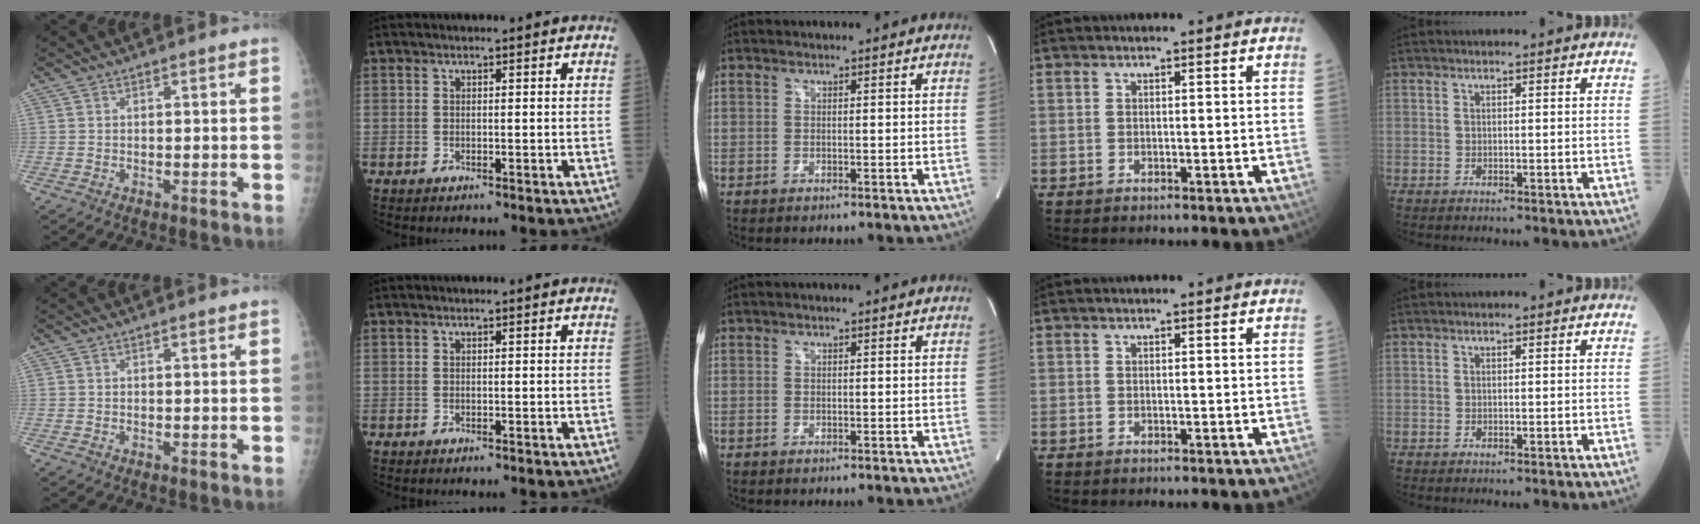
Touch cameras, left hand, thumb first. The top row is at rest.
{}